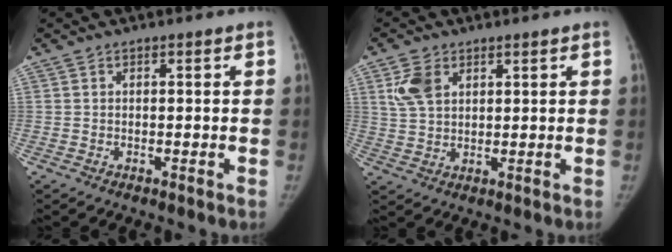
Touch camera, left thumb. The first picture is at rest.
{"total": 5.8, "force": [2.6, 3.7, 3.7], "torque": [-0.067, -0.002, 0.056]}